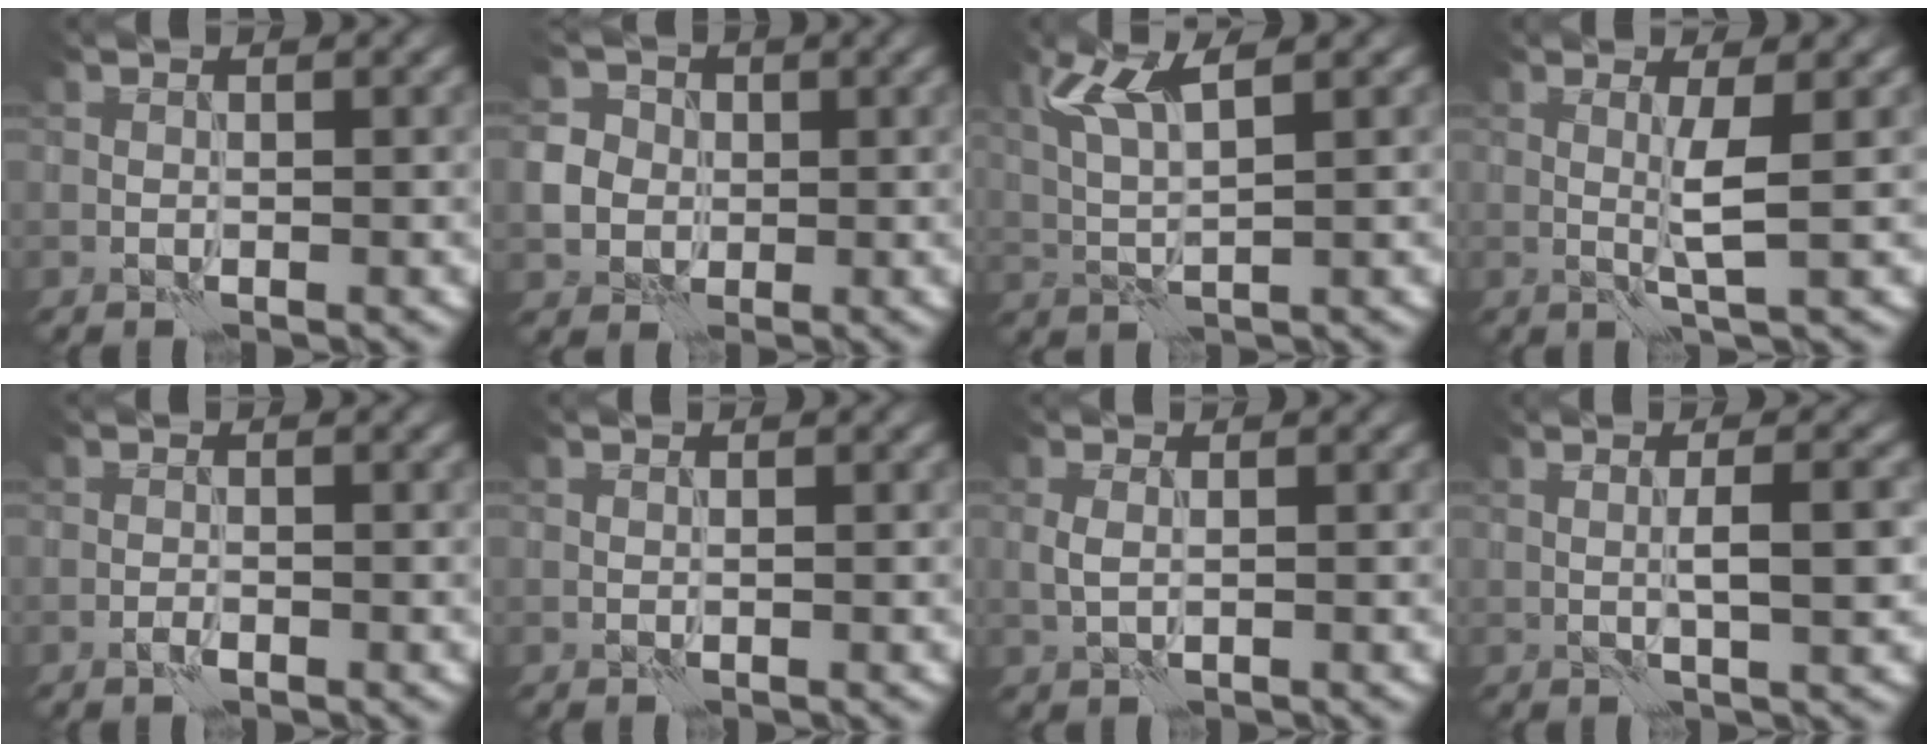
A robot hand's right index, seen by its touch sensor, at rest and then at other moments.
{"total": 4.8, "force": [-0.4, 4.3, 1.9], "torque": [-0.029, 0.009, -0.024]}
{"total": 4.2, "force": [1.9, 0.8, 3.7], "torque": [-0.089, 0.005, 0.039]}
{"total": 2.3, "force": [0.3, 0.0, 2.3], "torque": [-0.049, 0.000, 0.002]}
{"total": 0.9, "force": [-0.6, 0.3, 0.6], "torque": [-0.013, 0.002, -0.012]}
{"total": 0.0}
{"total": 1.1, "force": [0.2, 0.5, 1.0], "torque": [-0.025, 0.000, 0.005]}
{"total": 3.1, "force": [0.0, 0.4, 3.0], "torque": [-0.052, 0.003, 0.002]}